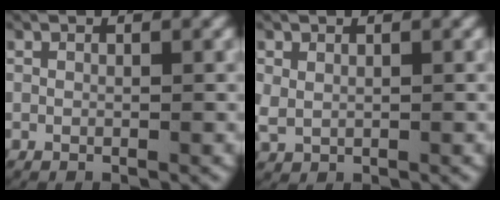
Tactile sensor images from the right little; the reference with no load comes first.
{"total": 2.0, "force": [0.4, 1.8, 0.8], "torque": [-0.029, -0.006, 0.017]}